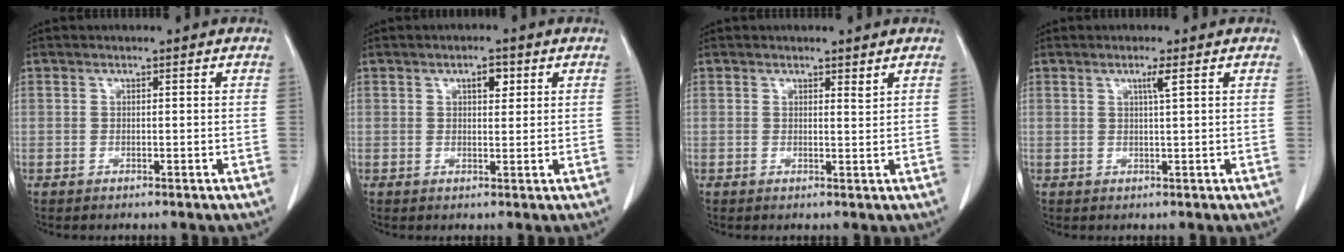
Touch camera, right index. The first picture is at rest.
{"total": 2.4, "force": [1.1, 1.0, 1.9], "torque": [-0.029, 0.000, 0.018]}
{"total": 1.0, "force": [0.8, 0.1, 0.5], "torque": [-0.008, -0.007, 0.014]}
{"total": 1.7, "force": [0.8, -0.4, 1.5], "torque": [-0.030, -0.003, 0.015]}